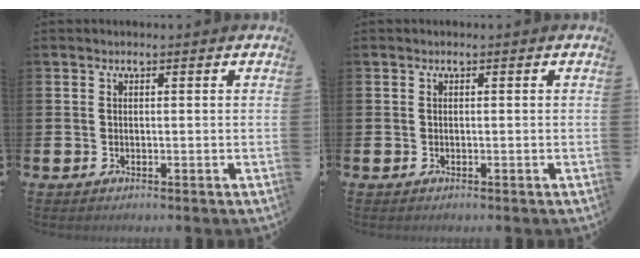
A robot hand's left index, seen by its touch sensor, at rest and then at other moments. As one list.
[{"total": 0.0}]